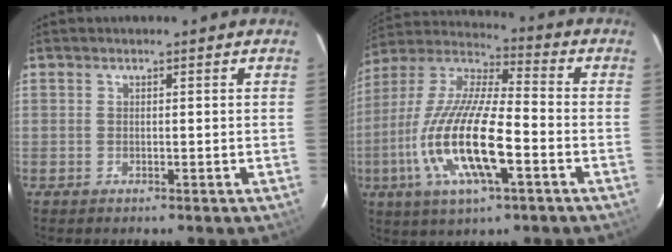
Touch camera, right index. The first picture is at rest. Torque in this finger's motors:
{"motor_torque": [1.59, -0.55, 1.05, 0.21]}